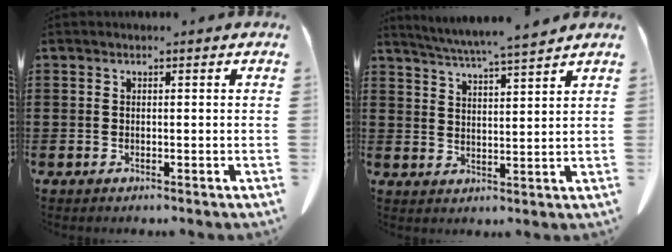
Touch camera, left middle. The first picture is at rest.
{"total": 5.1, "force": [4.7, -1.1, 1.7], "torque": [-0.049, -0.025, 0.079]}